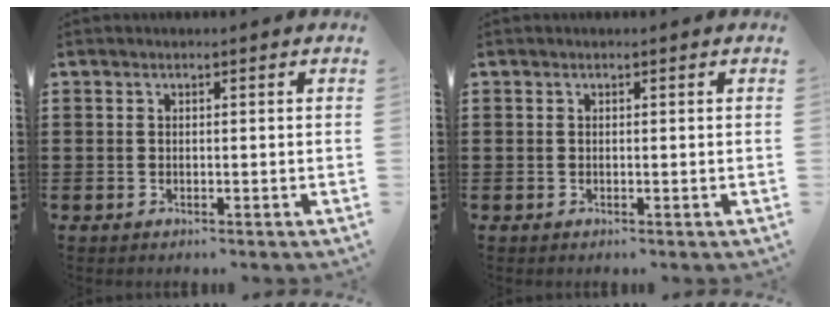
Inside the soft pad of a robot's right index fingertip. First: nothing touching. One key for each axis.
{"total": 0.0}